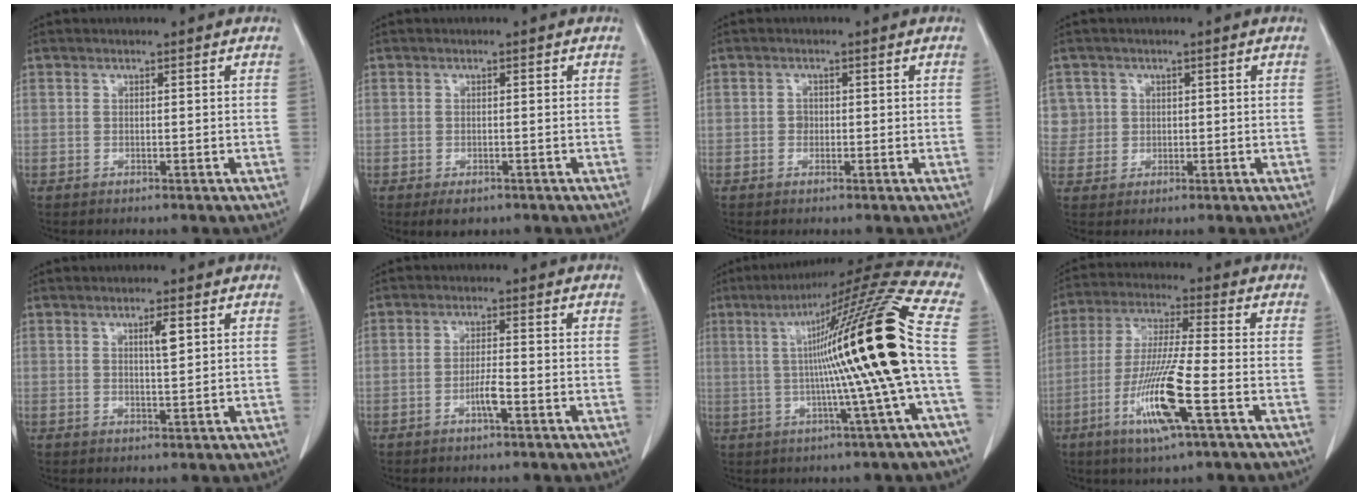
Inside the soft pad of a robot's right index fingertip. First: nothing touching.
{"total": 2.6, "force": [-1.6, 1.5, 1.4], "torque": [-0.018, -0.002, -0.015]}
{"total": 1.0, "force": [-0.1, 0.9, 0.4], "torque": [-0.002, 0.005, 0.001]}
{"total": 4.1, "force": [1.2, 3.9, -0.3], "torque": [0.024, 0.012, 0.027]}
{"total": 2.6, "force": [1.0, 0.3, 2.4], "torque": [-0.040, -0.002, 0.017]}
{"total": 2.8, "force": [-1.2, 0.1, 2.5], "torque": [-0.045, 0.001, -0.022]}
{"total": 21.0, "force": [0.7, -2.1, 20.9], "torque": [-0.285, 0.020, -0.001]}
{"total": 12.3, "force": [-4.7, 0.0, 11.3], "torque": [-0.227, -0.019, -0.090]}